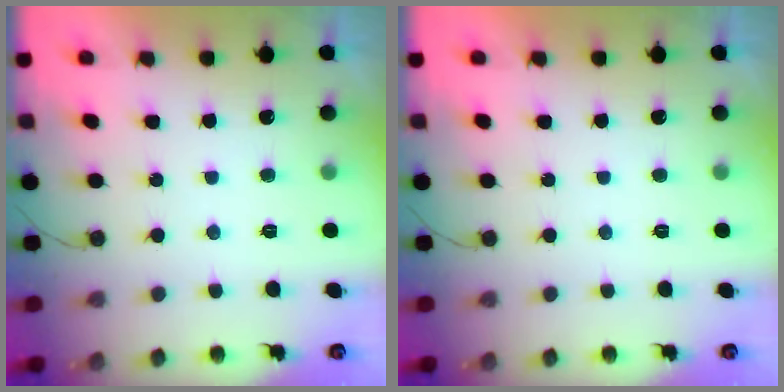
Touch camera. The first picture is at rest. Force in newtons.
{"total": 0.0}